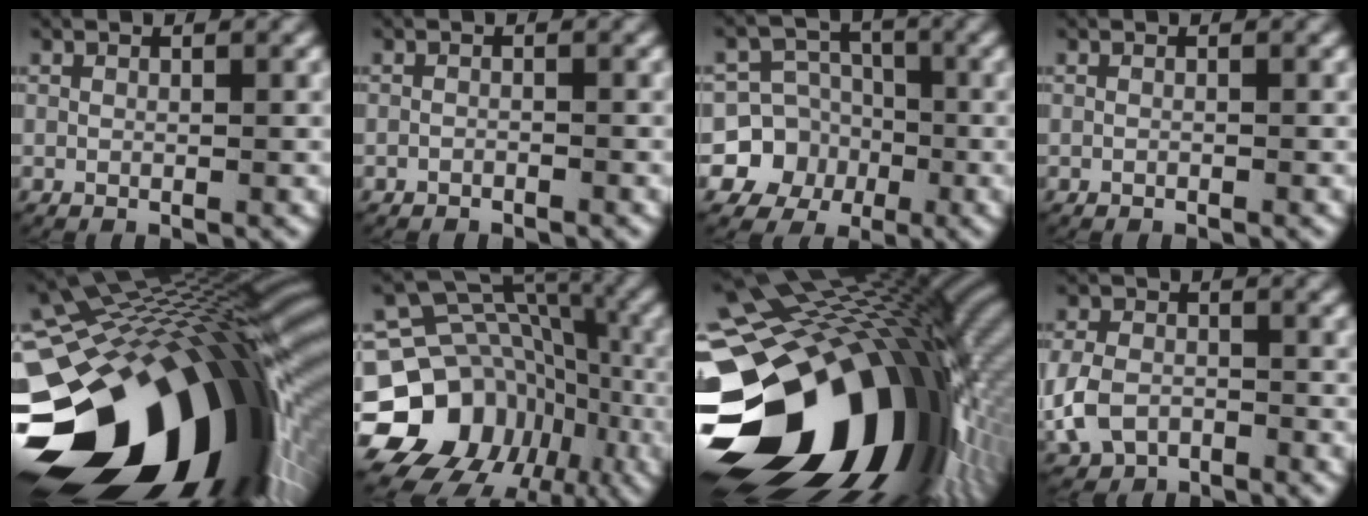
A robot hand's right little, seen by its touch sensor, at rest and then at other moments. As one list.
[{"total": 0.7, "force": [-0.6, 0.3, 0.0], "torque": [-0.001, -0.002, -0.011]}, {"total": 13.0, "force": [-3.2, 11.8, 4.3], "torque": [-0.102, -0.049, -0.055]}, {"total": 0.0}, {"total": 36.4, "force": [-9.5, 21.5, 27.7], "torque": [-0.391, -0.051, -0.122]}, {"total": 19.1, "force": [-3.2, 15.8, 10.3], "torque": [-0.183, -0.049, -0.045]}, {"total": 32.5, "force": [-6.0, 20.1, 24.8], "torque": [-0.366, -0.041, -0.079]}, {"total": 4.4, "force": [-1.8, 3.7, 1.7], "torque": [-0.055, -0.012, -0.029]}]